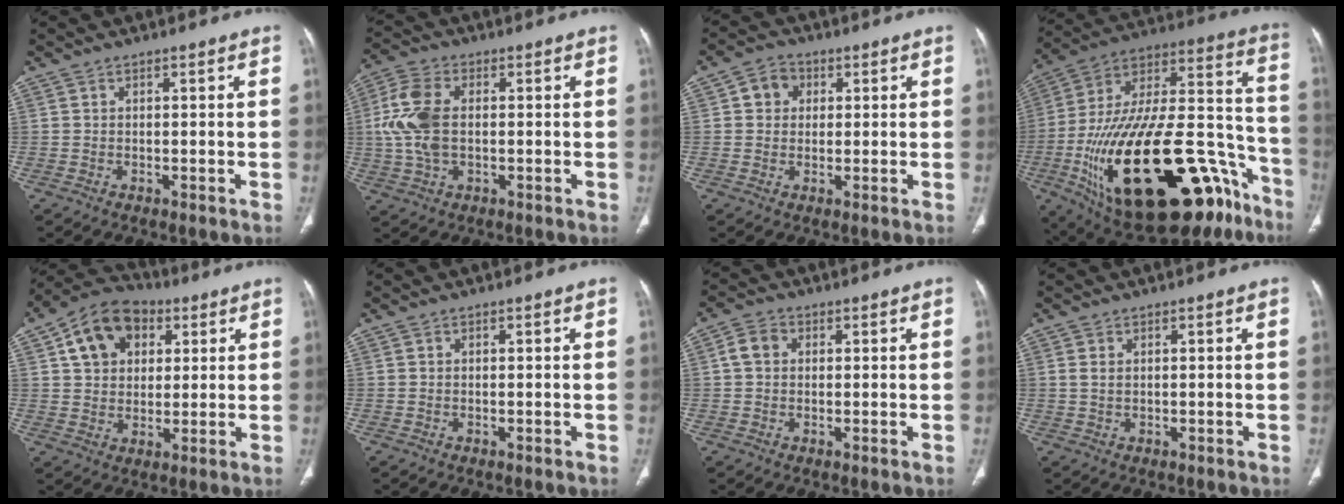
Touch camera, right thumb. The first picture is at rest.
{"total": 10.1, "force": [0.4, 6.0, 8.1], "torque": [-0.189, 0.012, 0.008]}
{"total": 4.9, "force": [1.2, 4.3, 2.0], "torque": [-0.011, 0.006, 0.016]}
{"total": 42.8, "force": [-18.6, 18.7, 33.7], "torque": [-0.531, 0.066, -0.283]}
{"total": 13.0, "force": [4.7, 9.5, 7.5], "torque": [-0.102, 0.003, 0.072]}
{"total": 0.0}
{"total": 3.8, "force": [0.6, 3.1, 2.1], "torque": [-0.038, 0.012, 0.009]}
{"total": 1.5, "force": [0.5, 0.9, 1.1], "torque": [-0.025, 0.001, 0.016]}